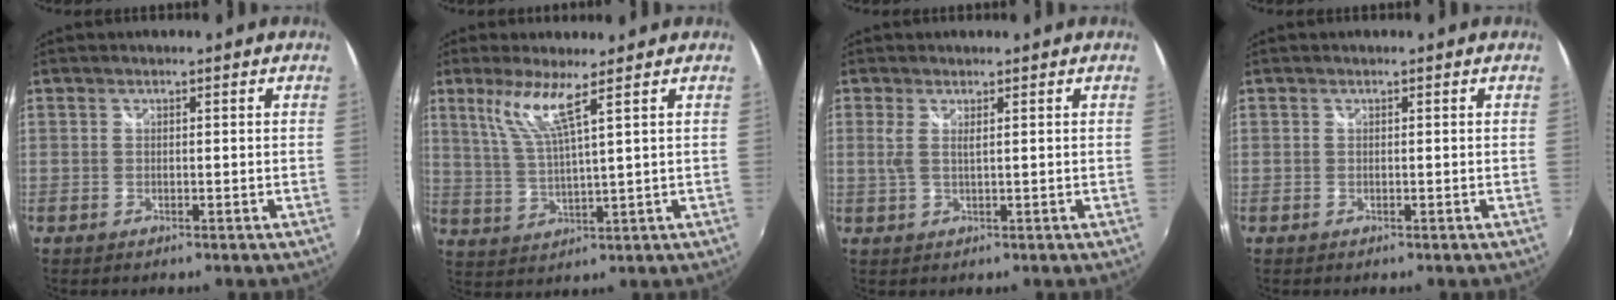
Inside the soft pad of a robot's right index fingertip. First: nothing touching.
{"total": 6.8, "force": [4.1, -0.2, 5.5], "torque": [-0.113, -0.006, 0.089]}
{"total": 2.2, "force": [0.8, 0.1, 2.0], "torque": [-0.040, -0.002, 0.013]}
{"total": 0.0}